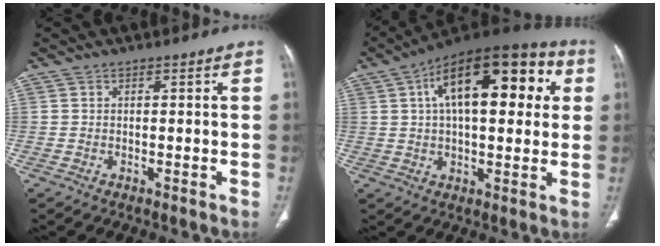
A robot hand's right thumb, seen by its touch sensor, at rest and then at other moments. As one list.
[{"total": 23.0, "force": [6.2, 10.7, 19.4], "torque": [-0.269, 0.027, 0.086]}]